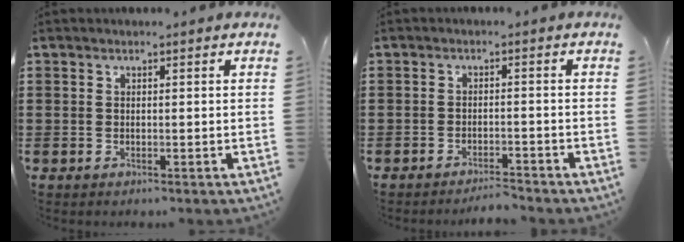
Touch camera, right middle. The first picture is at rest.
{"total": 2.5, "force": [-2.5, 0.0, 0.4], "torque": [-0.010, 0.002, -0.051]}